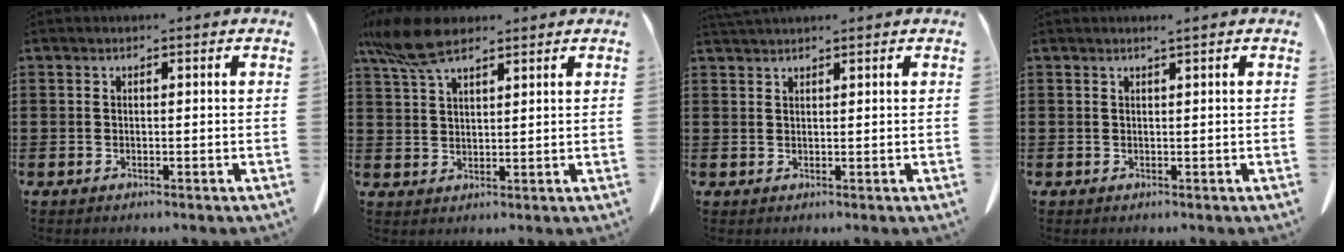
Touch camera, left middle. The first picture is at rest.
{"total": 7.7, "force": [5.5, 2.4, 4.9], "torque": [-0.115, -0.006, 0.103]}
{"total": 1.5, "force": [1.4, 0.1, 0.4], "torque": [-0.010, -0.001, 0.028]}
{"total": 0.6, "force": [0.4, -0.1, 0.4], "torque": [-0.006, -0.001, 0.008]}